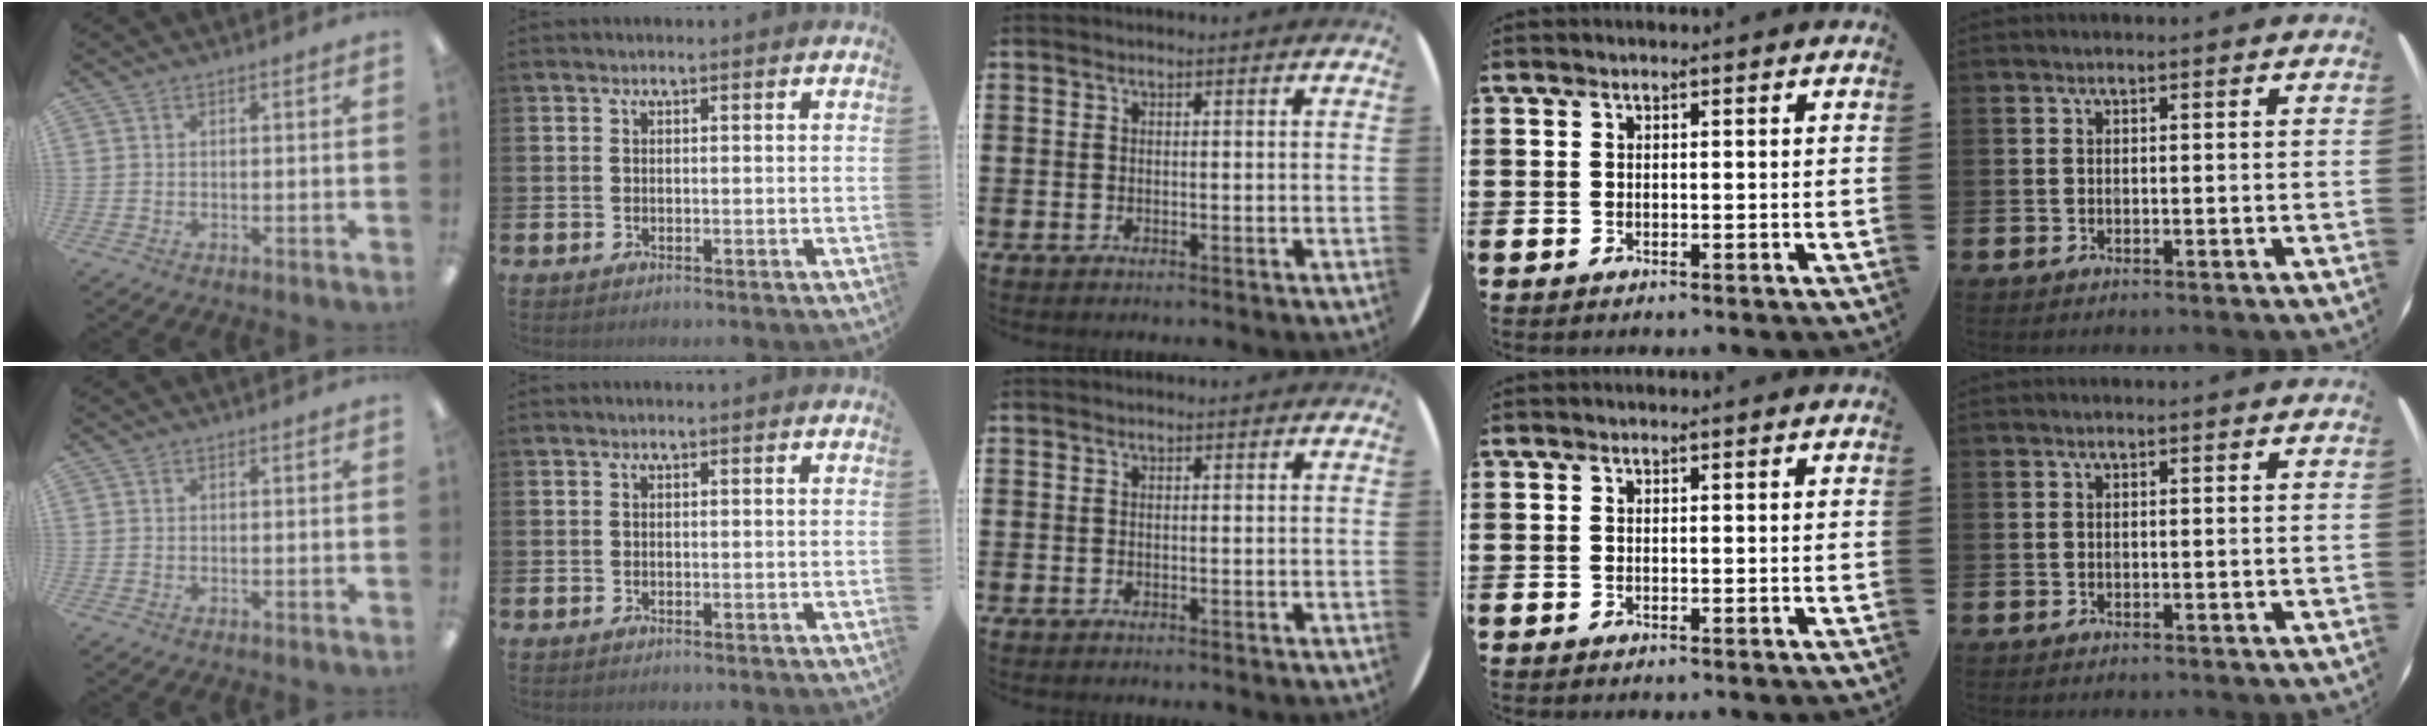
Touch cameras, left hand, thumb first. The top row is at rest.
{}